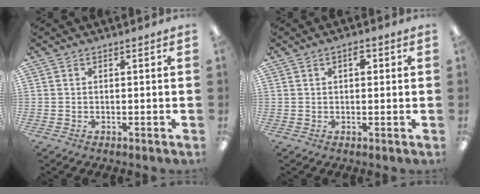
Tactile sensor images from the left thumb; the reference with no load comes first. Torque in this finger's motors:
{"motor_torque": [-0.22, -0.24, -0.30, 0.08, 0.00]}